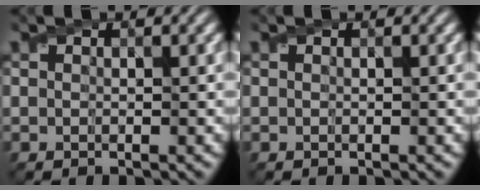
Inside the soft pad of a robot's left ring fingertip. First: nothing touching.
{"total": 0.0}